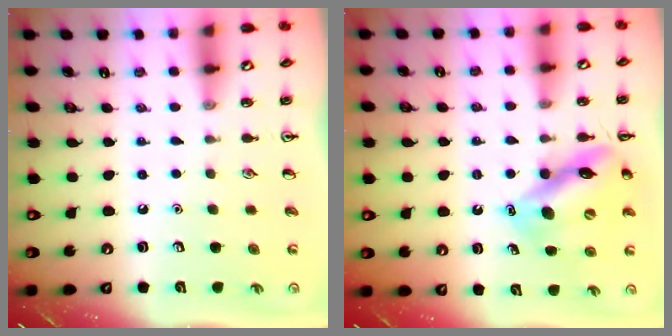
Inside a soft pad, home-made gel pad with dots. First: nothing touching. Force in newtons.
{"total": 12.6, "press": 12.2, "slide": 3.1}